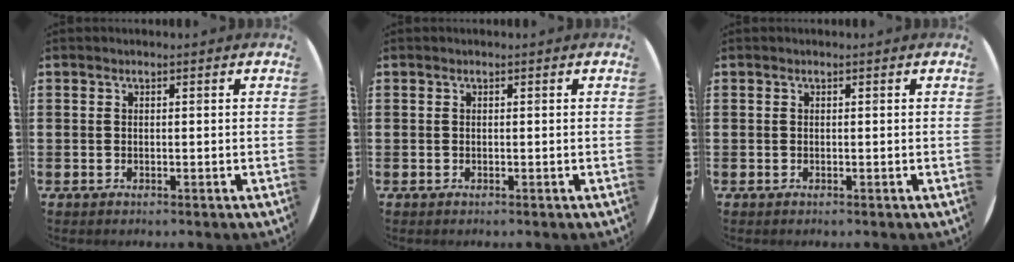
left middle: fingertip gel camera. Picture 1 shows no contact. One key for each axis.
{"total": 0.0}
{"total": 0.0}